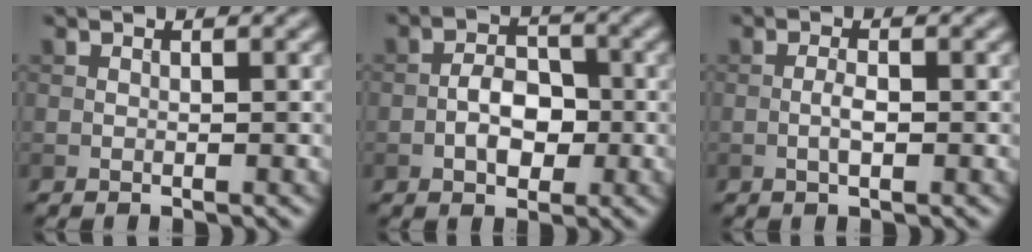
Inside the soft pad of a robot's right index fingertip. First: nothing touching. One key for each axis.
{"total": 3.4, "fx": -1.1, "fy": 2.1, "fz": 2.5, "tx": -0.037, "ty": 0.009, "tz": -0.019}
{"total": 1.6, "fx": -0.4, "fy": 0.4, "fz": 1.5, "tx": -0.031, "ty": 0.002, "tz": -0.010}